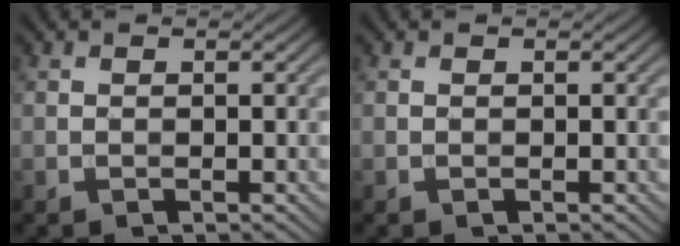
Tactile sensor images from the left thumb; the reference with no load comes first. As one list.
[{"total": 0.0}]